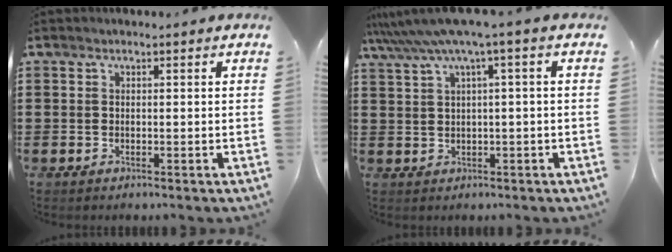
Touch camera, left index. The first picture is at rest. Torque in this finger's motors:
{"motor_torque": [0.91, 0.87, 0.93, 0.21]}